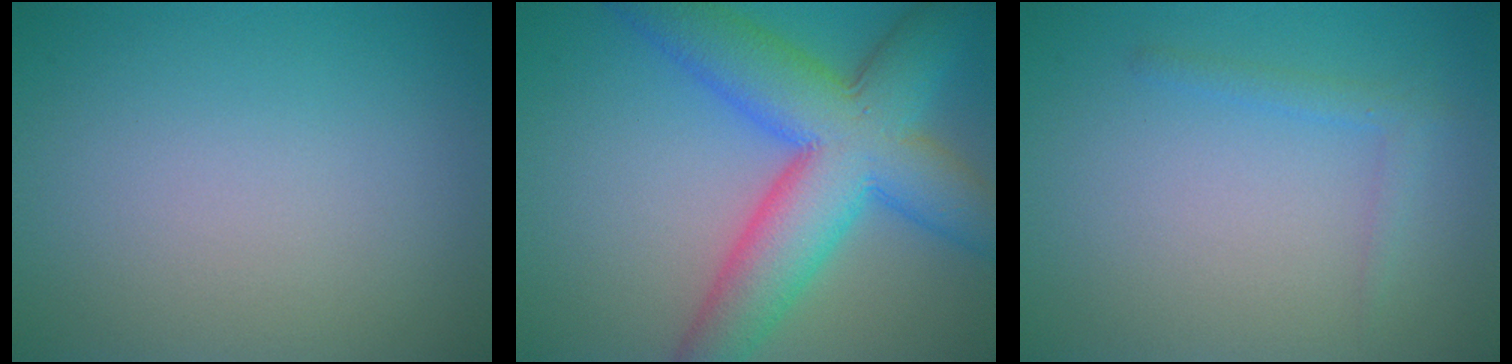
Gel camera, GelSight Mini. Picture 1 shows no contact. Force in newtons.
{"total": 11.0, "press": 11.0, "slide": 0.4}
{"total": 1.3, "press": 1.3, "slide": 0.1}